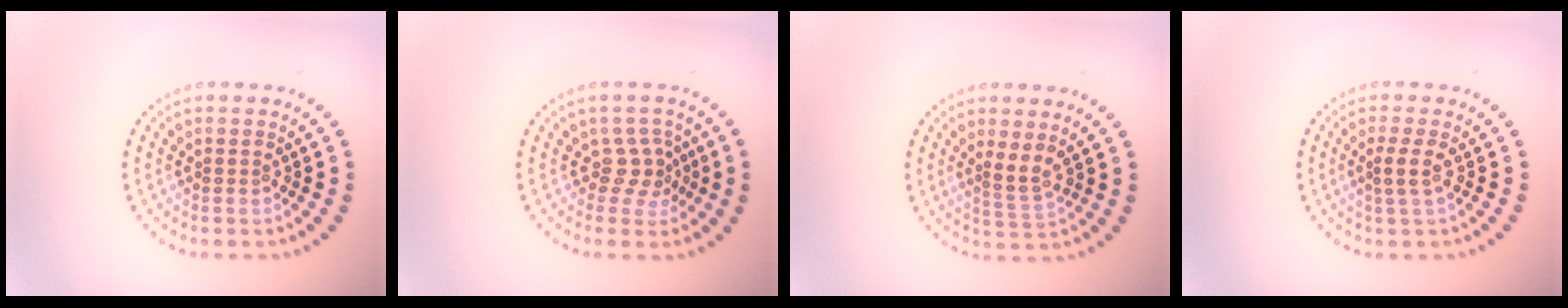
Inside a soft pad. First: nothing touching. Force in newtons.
{"total": 2.2, "press": 1.5, "slide": 1.5}
{"total": 1.8, "press": 1.3, "slide": 1.3}
{"total": 1.6, "press": 1.1, "slide": 1.1}